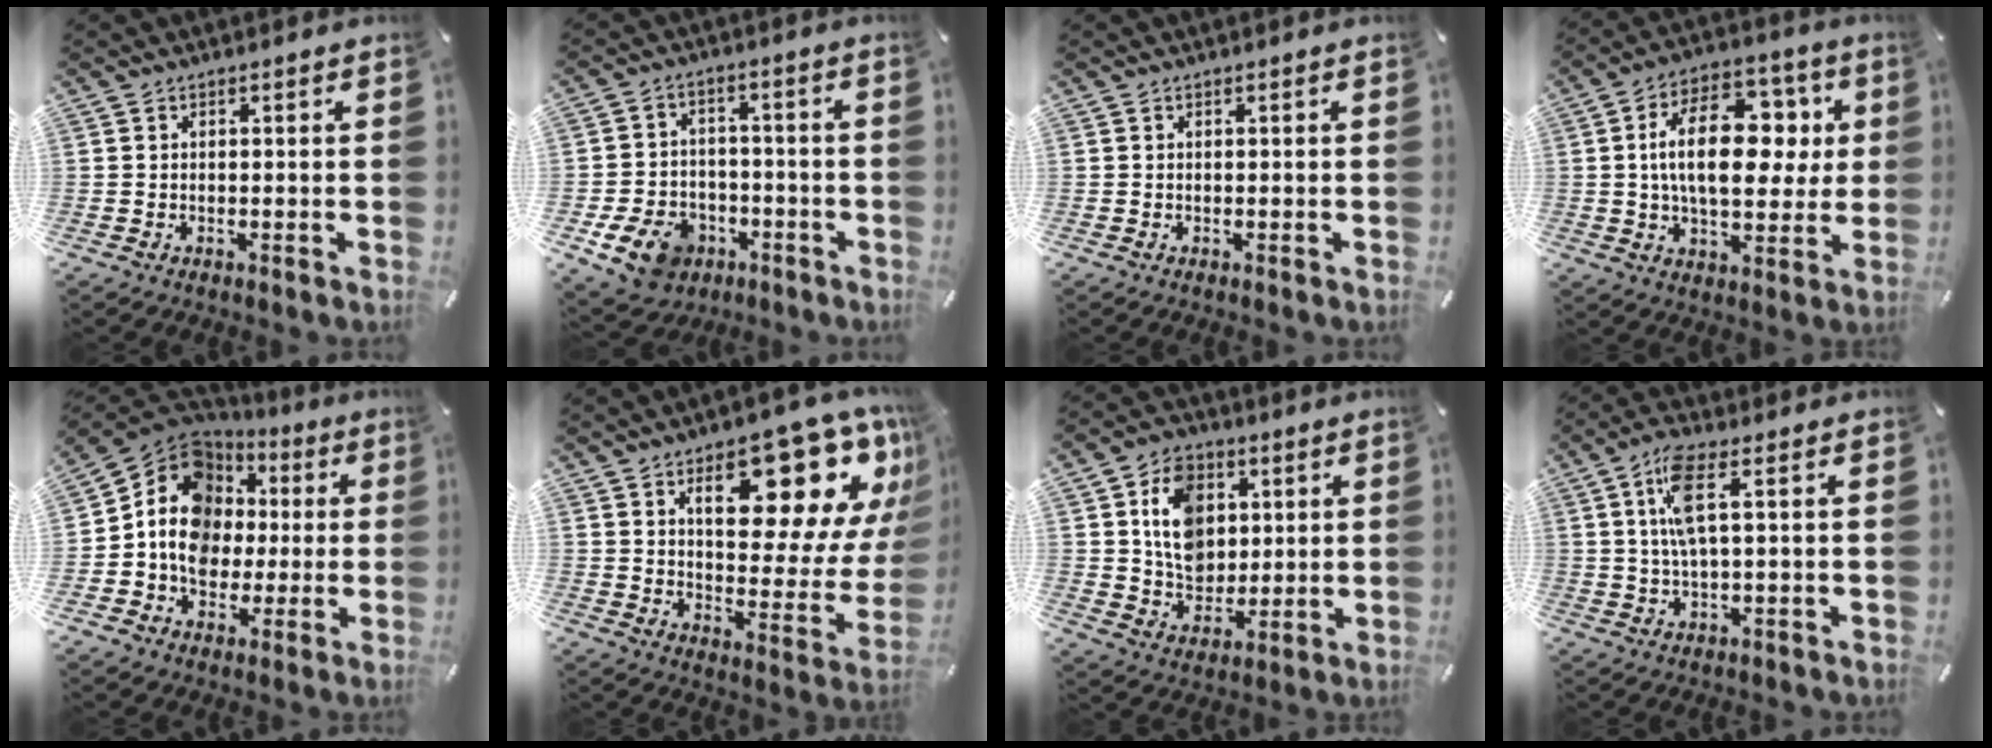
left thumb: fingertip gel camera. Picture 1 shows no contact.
{"total": 10.7, "force": [-5.2, 7.9, 4.9], "torque": [-0.101, 0.037, -0.092]}
{"total": 0.0}
{"total": 18.6, "force": [2.9, 10.8, 14.9], "torque": [-0.258, 0.014, 0.049]}
{"total": 13.5, "force": [0.4, 11.9, 6.3], "torque": [-0.126, -0.012, 0.009]}
{"total": 23.1, "force": [12.9, 10.2, 16.2], "torque": [-0.192, -0.099, 0.205]}
{"total": 11.3, "force": [2.9, 9.4, 5.7], "torque": [-0.084, 0.007, 0.055]}
{"total": 8.2, "force": [1.9, 2.5, 7.6], "torque": [-0.162, 0.002, 0.028]}